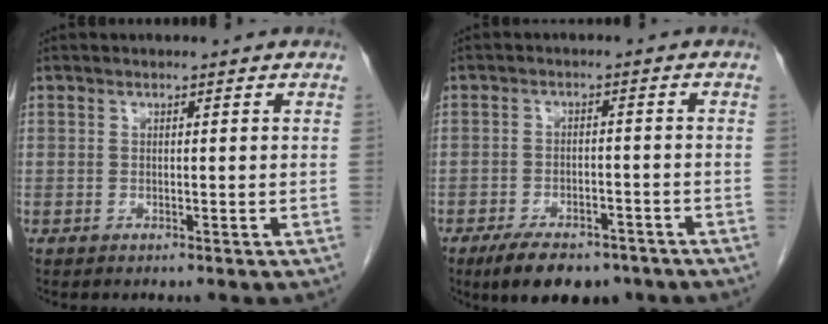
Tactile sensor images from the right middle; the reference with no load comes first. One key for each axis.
{"total": 9.3, "fx": -6.9, "fy": 3.9, "fz": 4.8, "tx": -0.077, "ty": -0.004, "tz": -0.105}